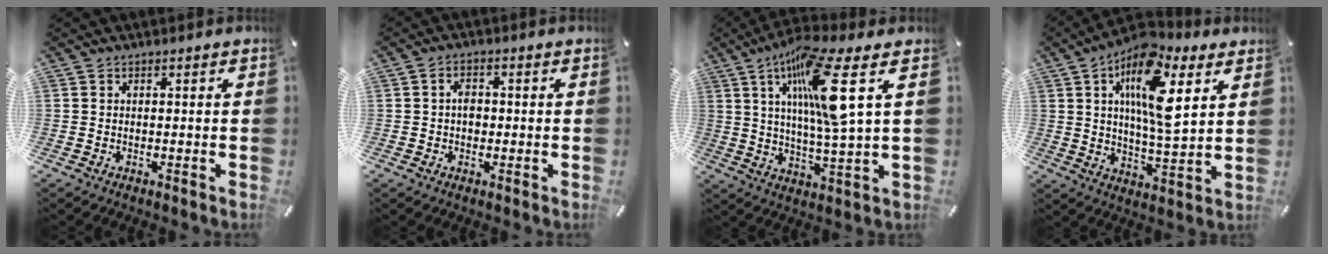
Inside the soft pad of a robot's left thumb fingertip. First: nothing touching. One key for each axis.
{"total": 3.0, "fx": -0.1, "fy": 2.2, "fz": 2.0, "tx": -0.031, "ty": 0.004, "tz": -0.005}
{"total": 16.2, "fx": 6.6, "fy": 2.3, "fz": 14.6, "tx": -0.276, "ty": -0.017, "tz": 0.095}
{"total": 16.5, "fx": 7.3, "fy": 6.5, "fz": 13.2, "tx": -0.236, "ty": -0.023, "tz": 0.117}